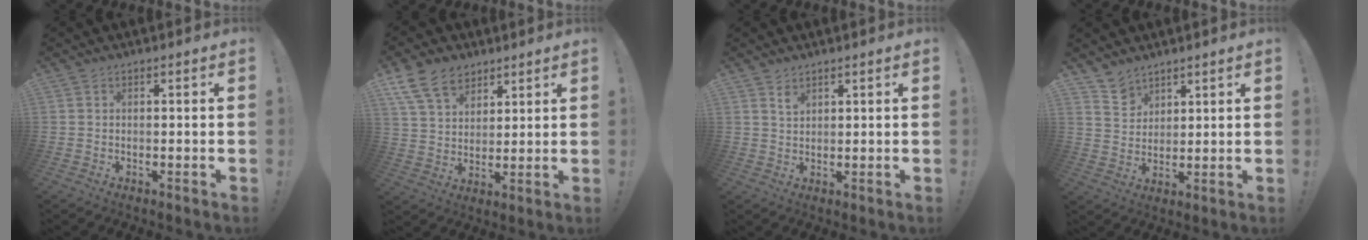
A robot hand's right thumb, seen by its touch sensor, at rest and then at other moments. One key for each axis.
{"total": 12.7, "fx": 7.9, "fy": 8.4, "fz": 5.4, "tx": -0.093, "ty": -0.038, "tz": 0.153}
{"total": 2.3, "fx": 1.9, "fy": 1.0, "fz": 1.0, "tx": -0.007, "ty": -0.015, "tz": 0.032}
{"total": 6.0, "fx": 4.8, "fy": 3.5, "fz": 0.7, "tx": -0.010, "ty": -0.040, "tz": 0.092}